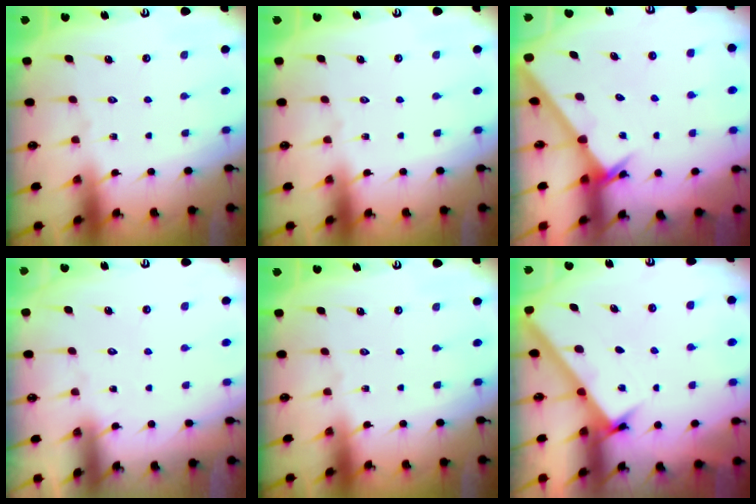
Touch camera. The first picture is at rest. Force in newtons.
{"total": 0.0}
{"total": 1.8, "press": 1.8, "slide": 0.2}
{"total": 3.5, "press": 3.5, "slide": 0.3}
{"total": 0.0}
{"total": 3.2, "press": 3.2, "slide": 0.2}